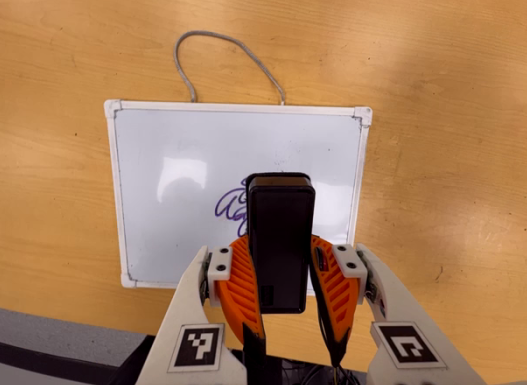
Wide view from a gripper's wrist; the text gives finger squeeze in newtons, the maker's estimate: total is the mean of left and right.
{"total": 10.0, "left": 7.4, "right": 12.5}